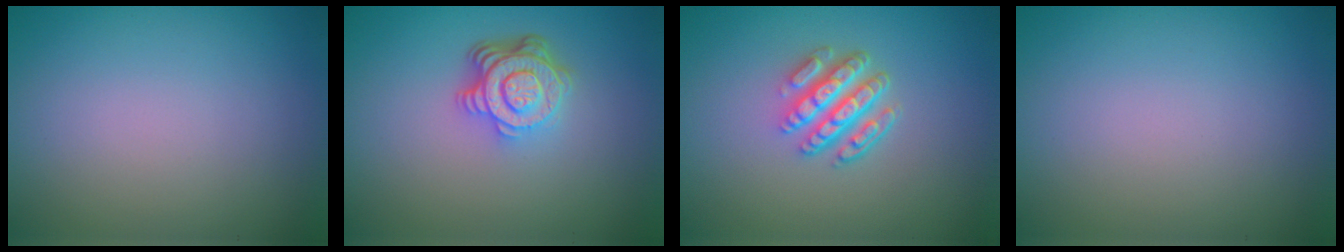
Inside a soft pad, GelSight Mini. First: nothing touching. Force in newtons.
{"total": 5.0, "press": 3.6, "slide": 3.6}
{"total": 4.7, "press": 3.5, "slide": 3.1}
{"total": 0.0}